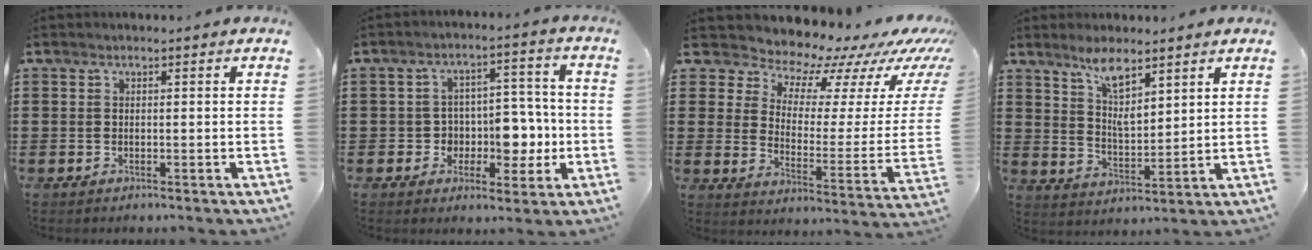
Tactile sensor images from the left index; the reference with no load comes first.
{"total": 6.9, "force": [-1.2, 5.8, 3.7], "torque": [-0.064, 0.006, -0.021]}
{"total": 6.8, "force": [5.9, 3.1, 1.3], "torque": [-0.040, -0.064, 0.094]}
{"total": 6.8, "force": [4.9, 2.2, 4.3], "torque": [-0.090, -0.009, 0.085]}